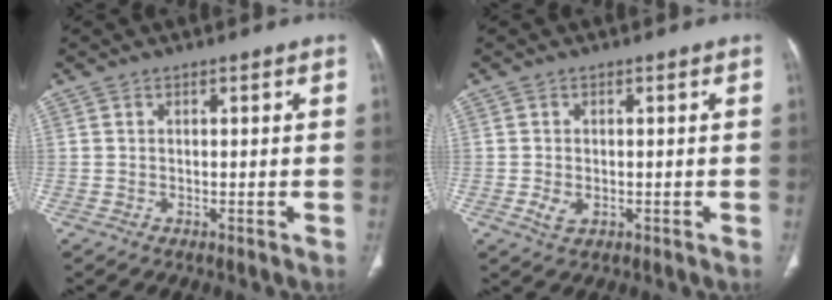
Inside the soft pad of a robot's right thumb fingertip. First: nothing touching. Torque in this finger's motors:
{"motor_torque": [-0.47, 0.40, -0.19, 0.06, 0.08]}